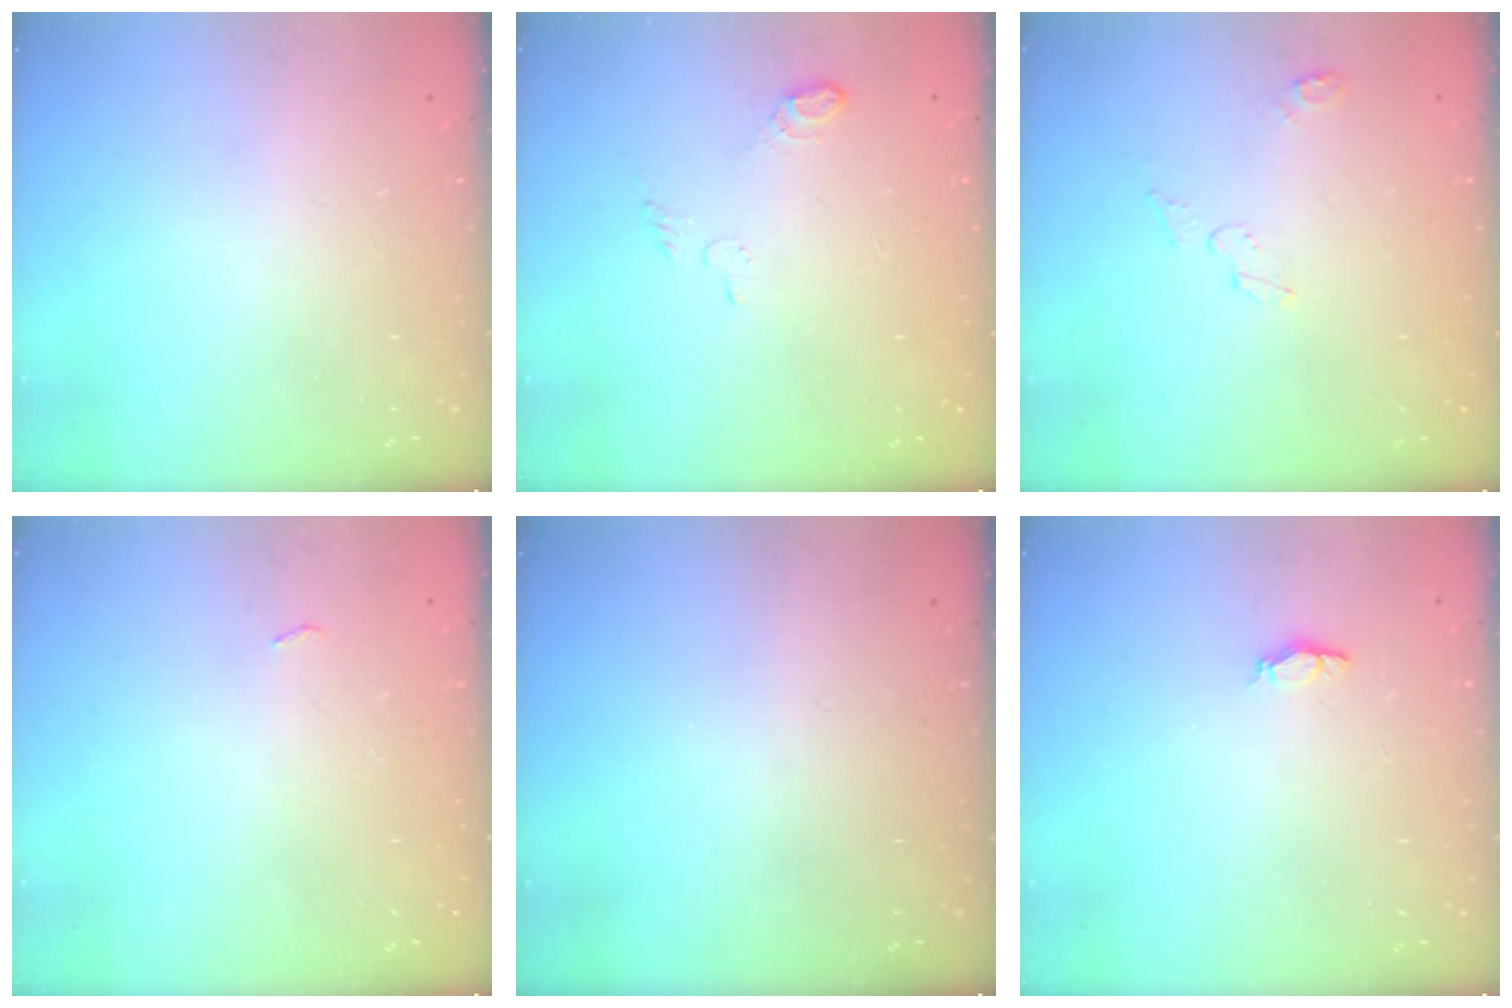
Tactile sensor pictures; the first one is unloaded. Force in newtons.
{"total": 4.1, "press": 4.0, "slide": 0.9}
{"total": 4.2, "press": 4.2, "slide": 0.3}
{"total": 2.7, "press": 2.3, "slide": 1.4}
{"total": 0.0}
{"total": 3.7, "press": 3.3, "slide": 1.6}